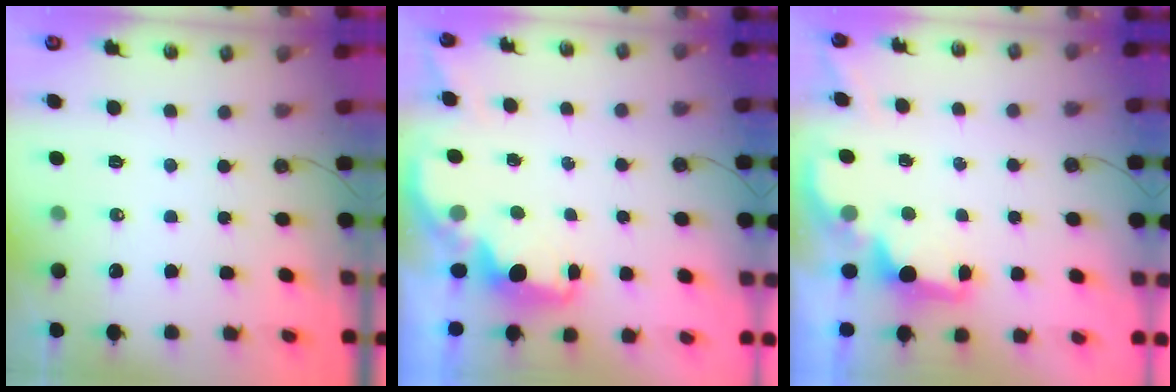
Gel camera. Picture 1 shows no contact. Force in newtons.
{"total": 2.2, "press": 2.1, "slide": 0.8}
{"total": 1.9, "press": 1.7, "slide": 0.8}